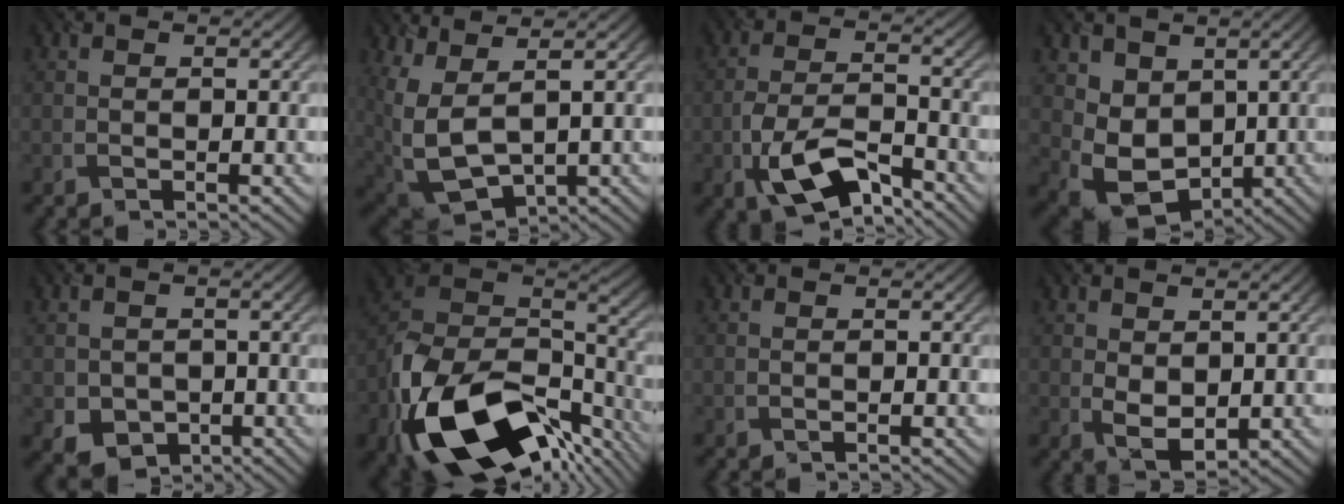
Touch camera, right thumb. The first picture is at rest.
{"total": 11.1, "force": [2.1, 5.9, 9.1], "torque": [-0.243, -0.021, 0.067]}
{"total": 9.6, "force": [-5.2, 4.2, 6.9], "torque": [-0.141, -0.002, -0.105]}
{"total": 6.9, "force": [1.2, 5.7, 3.8], "torque": [-0.098, -0.023, 0.025]}
{"total": 3.8, "force": [-0.7, 3.5, 1.5], "torque": [-0.048, -0.018, -0.012]}
{"total": 20.6, "force": [-10.8, 11.7, 13.2], "torque": [-0.300, -0.058, -0.148]}
{"total": 0.0}
{"total": 3.7, "force": [0.9, 2.3, 2.7], "torque": [-0.061, -0.007, 0.023]}